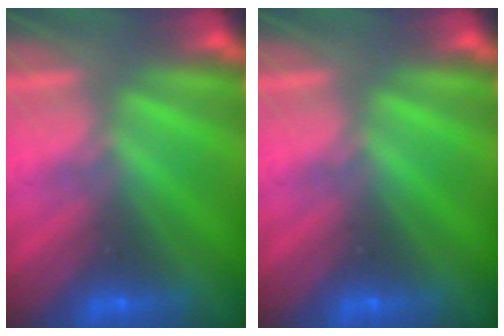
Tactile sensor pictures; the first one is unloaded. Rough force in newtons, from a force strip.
{"total": 0.0}